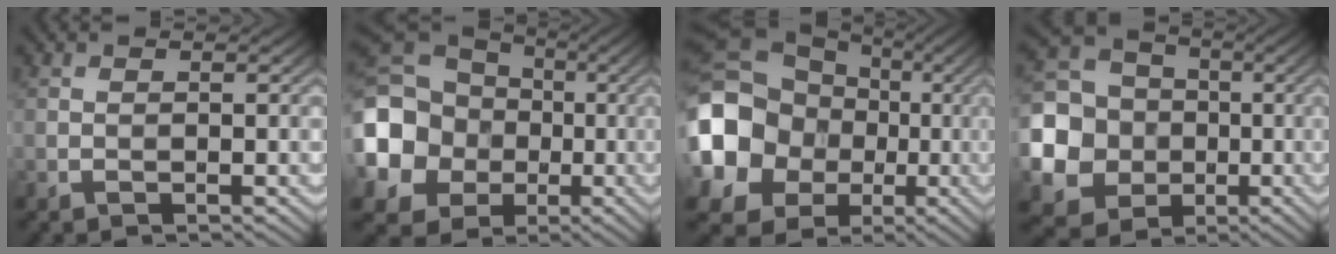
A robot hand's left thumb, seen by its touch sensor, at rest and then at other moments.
{"total": 19.3, "force": [-2.6, 17.0, 8.7], "torque": [-0.265, -0.020, -0.086]}
{"total": 21.1, "force": [-1.5, 18.6, 10.0], "torque": [-0.270, -0.010, -0.061]}
{"total": 15.4, "force": [-2.3, 14.1, 5.8], "torque": [-0.215, -0.025, -0.065]}